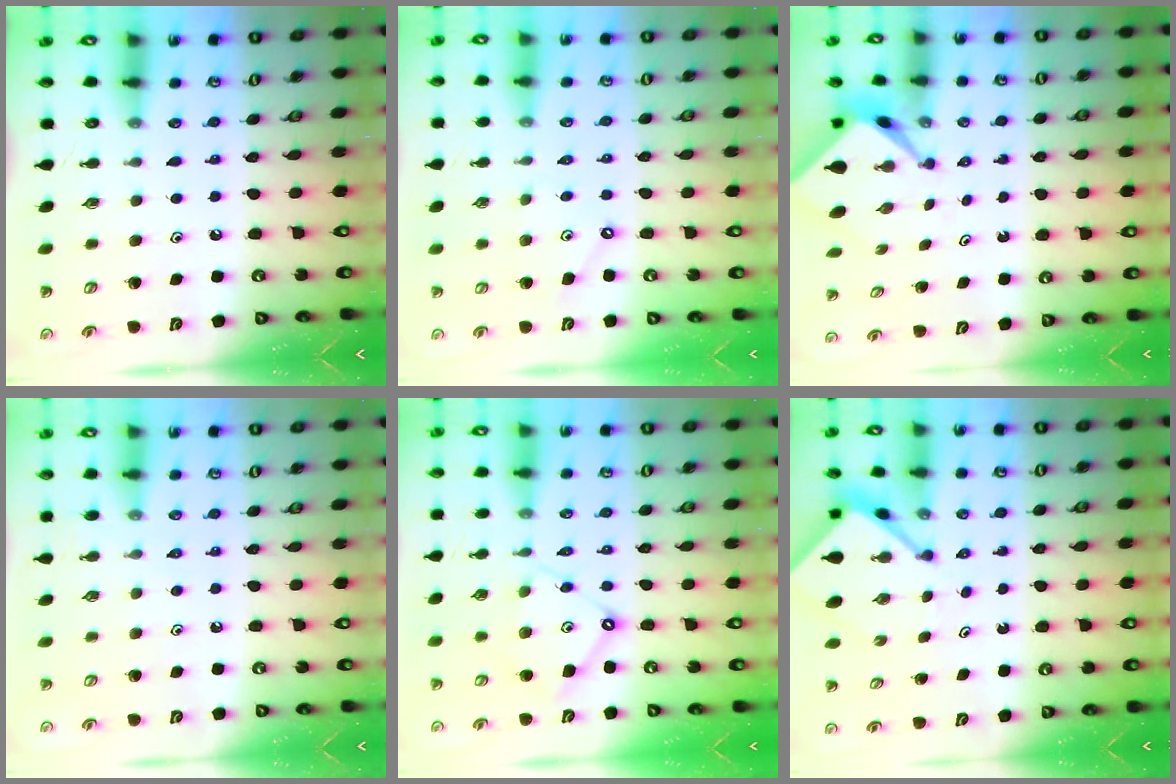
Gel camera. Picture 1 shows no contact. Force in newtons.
{"total": 3.4, "press": 3.4, "slide": 0.5}
{"total": 2.5, "press": 2.5, "slide": 0.2}
{"total": 4.5, "press": 4.4, "slide": 0.7}
{"total": 9.9, "press": 9.9, "slide": 0.7}
{"total": 4.6, "press": 4.6, "slide": 0.4}